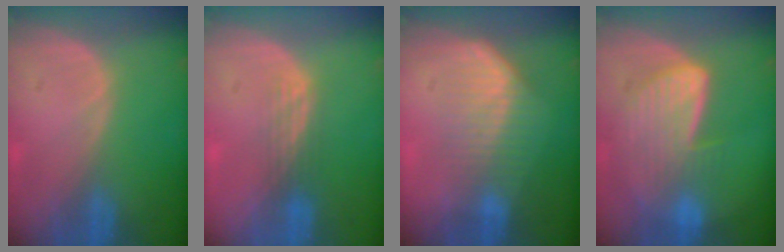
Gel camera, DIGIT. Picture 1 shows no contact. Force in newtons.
{"total": 3.0, "press": 2.6, "slide": 1.4}
{"total": 7.6, "press": 6.5, "slide": 3.9}
{"total": 7.8, "press": 7.3, "slide": 2.9}